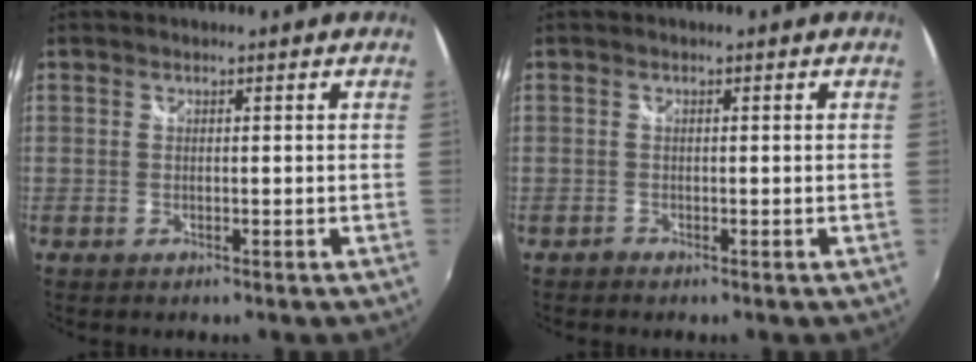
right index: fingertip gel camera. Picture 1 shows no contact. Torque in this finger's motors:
{"motor_torque": [-0.32, -0.04, -0.11, -0.05]}